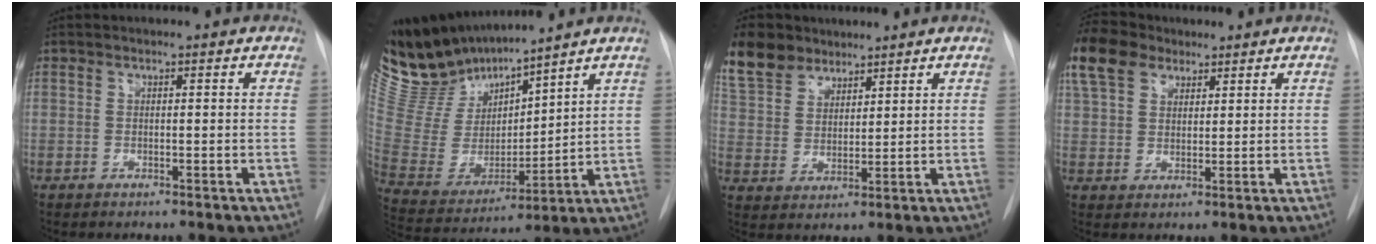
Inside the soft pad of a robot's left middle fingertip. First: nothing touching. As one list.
[{"total": 15.0, "force": [14.1, 2.8, 4.1], "torque": [-0.102, -0.005, 0.293]}, {"total": 10.3, "force": [8.0, 5.8, 3.0], "torque": [-0.072, 0.023, 0.164]}, {"total": 10.4, "force": [7.0, 6.2, 4.6], "torque": [-0.112, 0.035, 0.135]}]